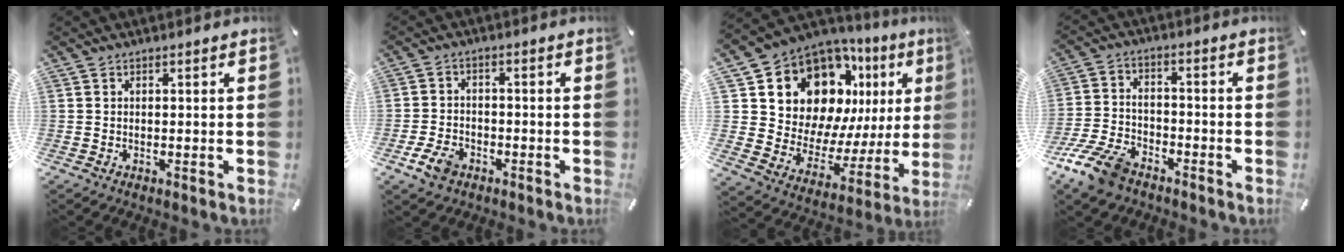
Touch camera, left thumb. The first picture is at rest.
{"total": 6.0, "force": [-3.2, 4.0, 3.1], "torque": [-0.072, 0.013, -0.061]}
{"total": 16.7, "force": [10.2, 11.1, 7.2], "torque": [-0.122, -0.090, 0.194]}
{"total": 10.7, "force": [-7.5, 5.5, 5.3], "torque": [-0.107, 0.040, -0.140]}